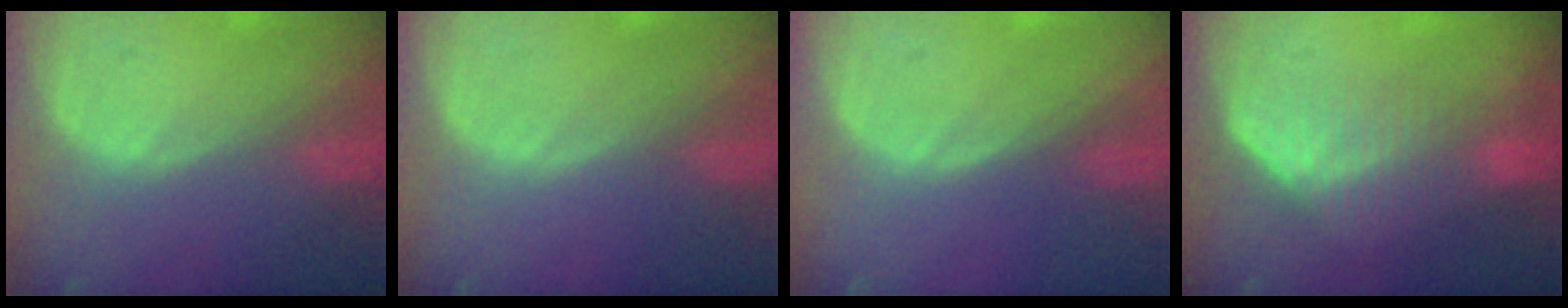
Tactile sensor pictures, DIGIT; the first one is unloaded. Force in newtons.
{"total": 0.0}
{"total": 0.0}
{"total": 7.2, "press": 6.1, "slide": 3.8}